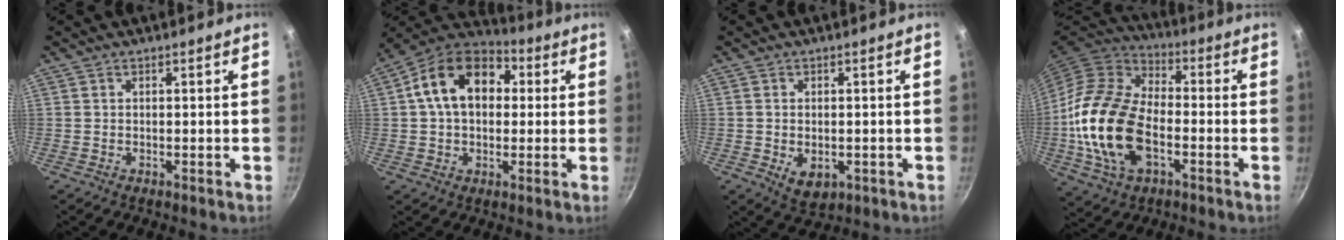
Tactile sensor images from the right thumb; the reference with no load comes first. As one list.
[{"total": 15.9, "force": [2.8, 11.2, 11.0], "torque": [-0.152, 0.031, 0.025]}, {"total": 5.2, "force": [-1.1, 3.5, 3.7], "torque": [-0.049, -0.006, -0.008]}, {"total": 21.0, "force": [-4.2, 12.9, 16.0], "torque": [-0.300, 0.027, -0.086]}]